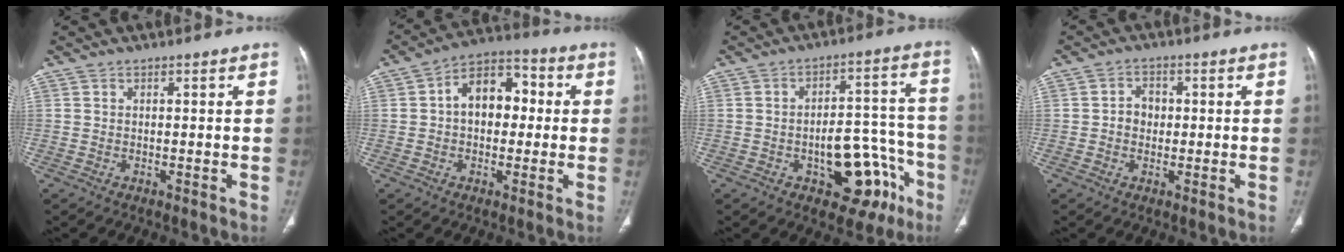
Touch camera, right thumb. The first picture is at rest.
{"total": 11.1, "force": [0.9, 7.6, 8.0], "torque": [-0.088, 0.033, 0.003]}
{"total": 15.6, "force": [-6.8, 8.2, 11.4], "torque": [-0.104, 0.057, -0.080]}
{"total": 3.5, "force": [0.0, 3.0, 1.9], "torque": [-0.015, 0.010, -0.006]}